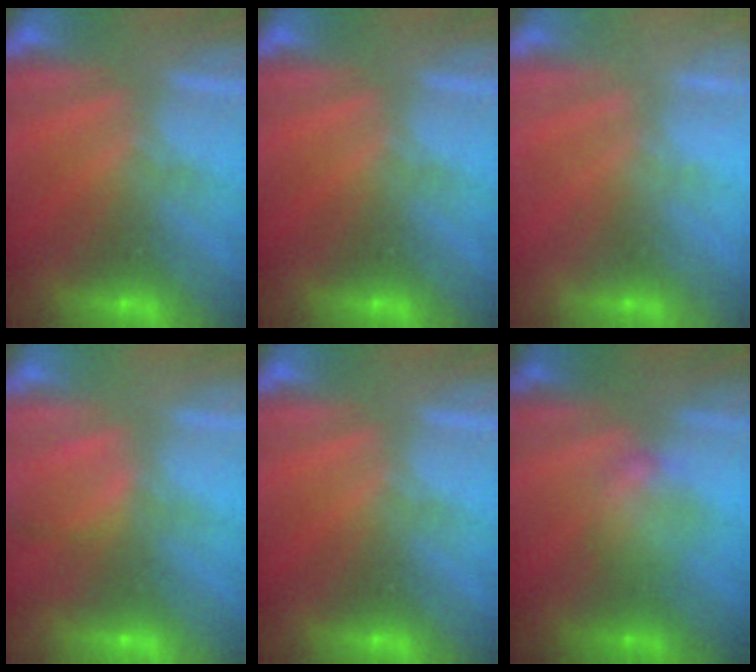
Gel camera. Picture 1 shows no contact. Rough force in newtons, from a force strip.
{"total": 0.0}
{"total": 2.4}
{"total": 2.1}
{"total": 0.0}
{"total": 2.2}